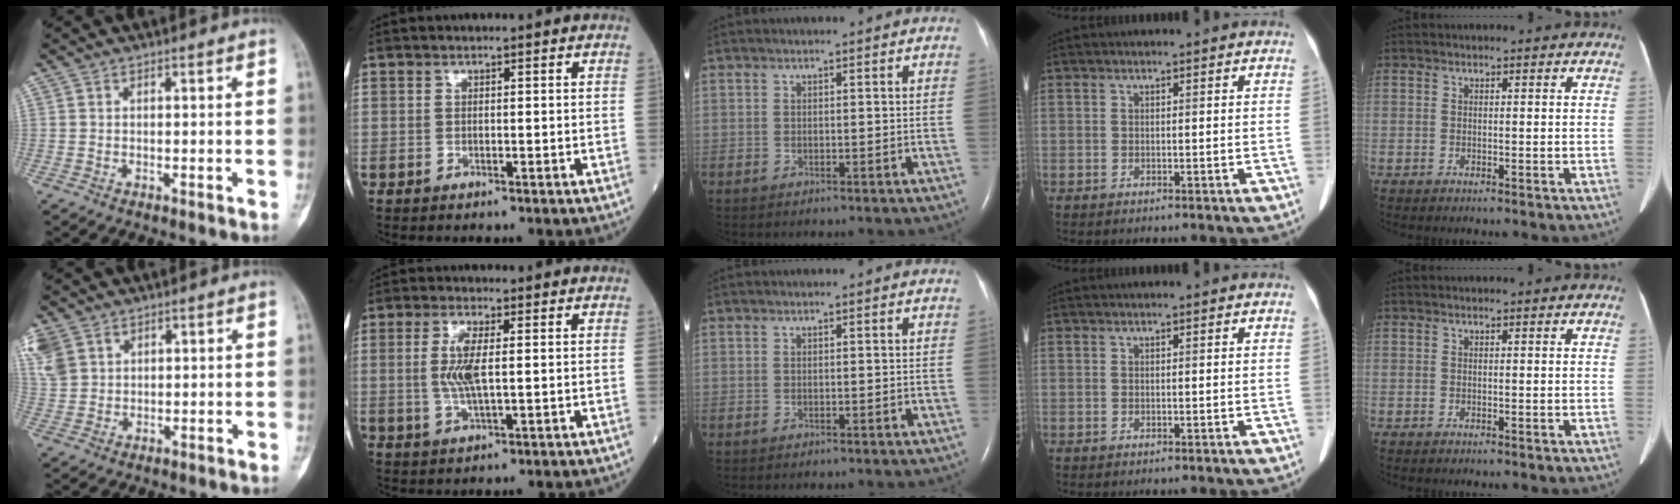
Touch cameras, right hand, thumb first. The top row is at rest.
{"thumb": {"total": 8.9, "force": [4.2, 6.9, 3.8], "torque": [-0.097, 0.007, 0.094]}, "index": {"total": 5.1, "force": [0.4, 1.2, 4.9], "torque": [-0.112, -0.003, 0.007]}}